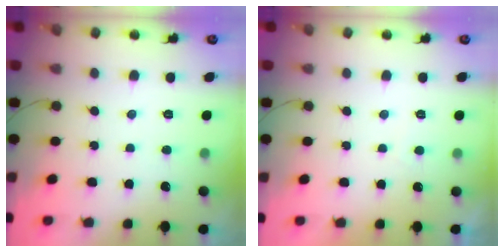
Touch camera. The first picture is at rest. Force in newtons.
{"total": 1.4, "press": 1.1, "slide": 0.8}